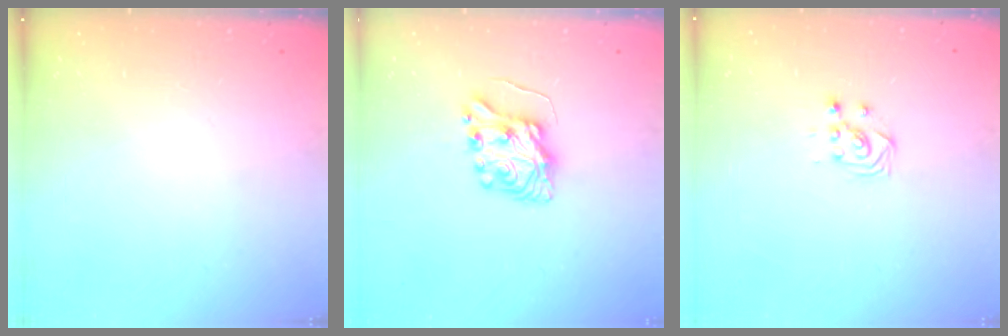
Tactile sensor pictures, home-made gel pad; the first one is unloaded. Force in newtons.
{"total": 8.8, "press": 8.8, "slide": 1.0}
{"total": 2.7, "press": 2.7, "slide": 0.3}